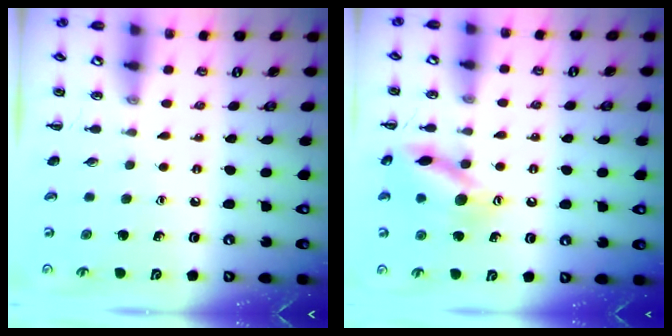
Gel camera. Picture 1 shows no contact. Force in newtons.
{"total": 13.5, "press": 13.5, "slide": 1.3}